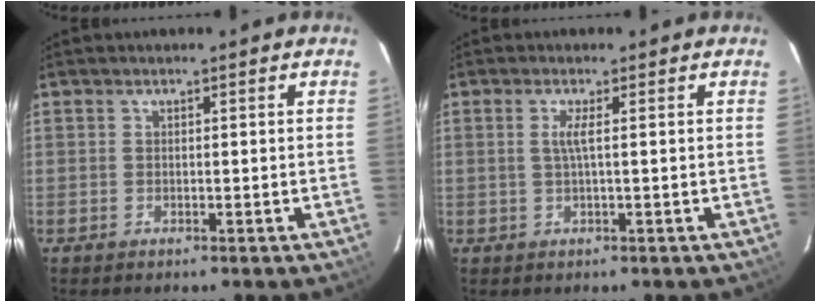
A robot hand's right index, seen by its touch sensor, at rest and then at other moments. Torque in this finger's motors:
{"motor_torque": [-0.09, 0.12, 0.13, 0.05]}